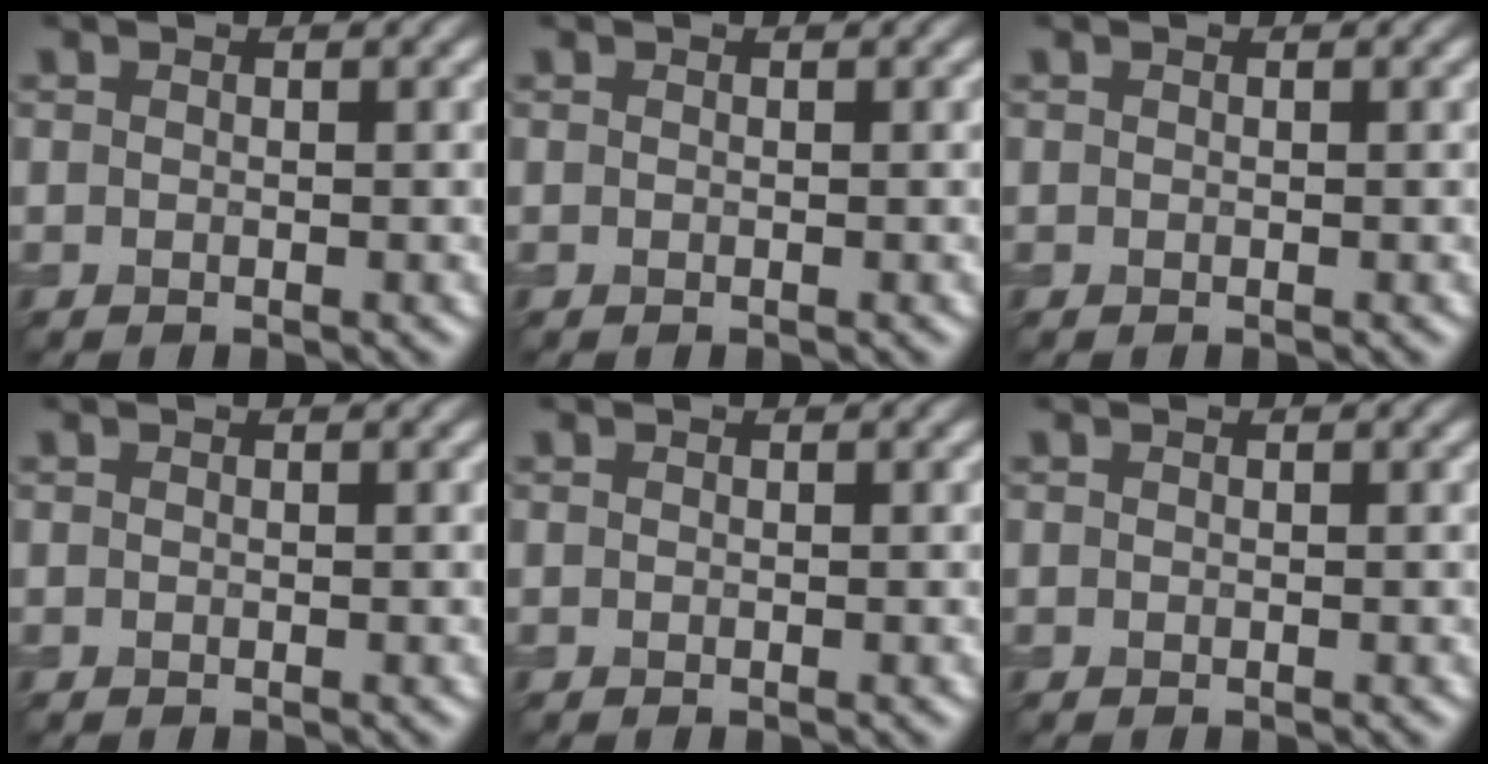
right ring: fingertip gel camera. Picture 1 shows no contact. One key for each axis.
{"total": 0.0}
{"total": 0.0}
{"total": 0.0}
{"total": 0.0}
{"total": 0.0}